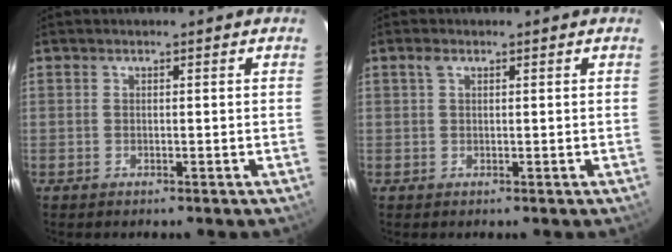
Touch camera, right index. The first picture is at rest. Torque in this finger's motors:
{"motor_torque": [0.12, 0.04, 0.04, 0.02]}